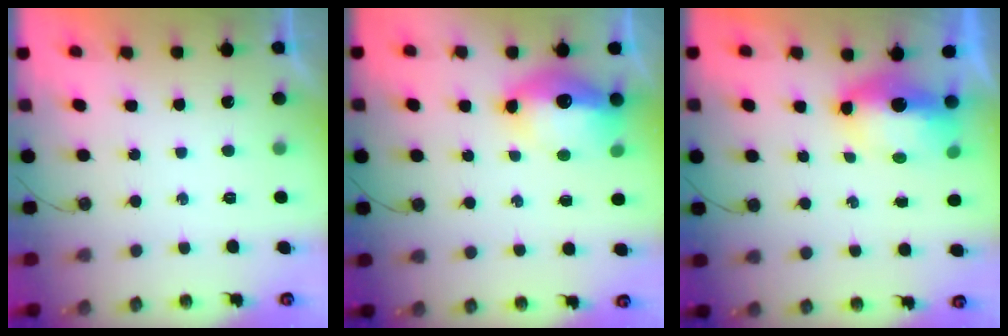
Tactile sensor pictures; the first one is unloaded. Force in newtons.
{"total": 13.9, "press": 13.3, "slide": 4.1}
{"total": 7.2, "press": 7.1, "slide": 1.4}